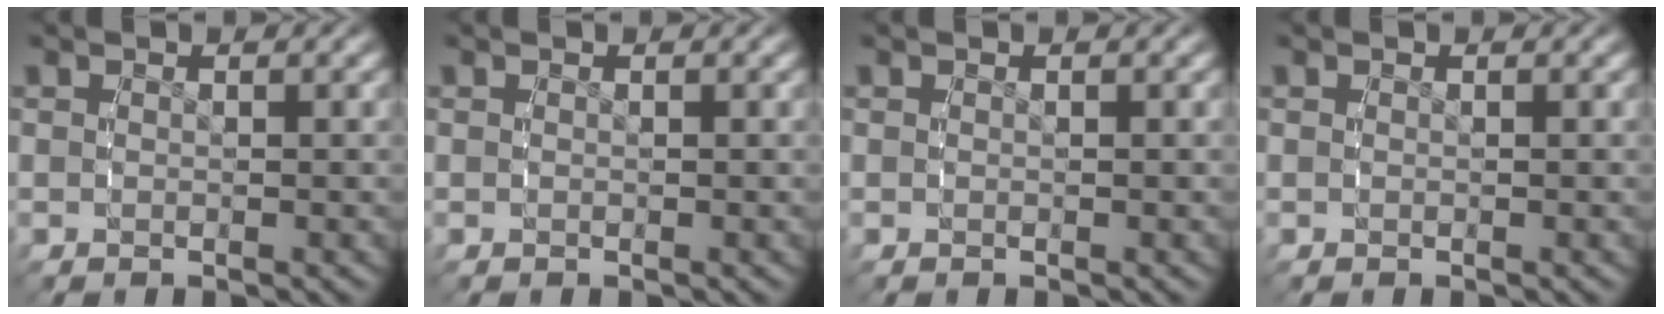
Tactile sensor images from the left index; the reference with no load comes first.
{"total": 0.0}
{"total": 0.0}
{"total": 0.0}